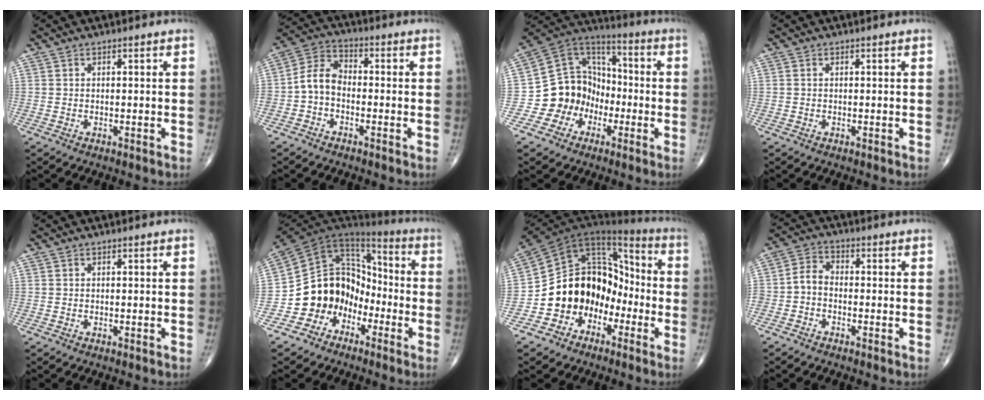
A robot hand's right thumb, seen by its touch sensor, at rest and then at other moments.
{"total": 6.6, "force": [-1.8, 4.7, 4.3], "torque": [-0.069, 0.032, -0.050]}
{"total": 13.0, "force": [-4.5, 11.6, 3.5], "torque": [-0.006, 0.082, -0.082]}
{"total": 0.0}
{"total": 0.0}
{"total": 14.7, "force": [-6.6, 12.0, 5.3], "torque": [-0.044, 0.095, -0.122]}
{"total": 16.7, "force": [-6.4, 13.3, 7.9], "torque": [-0.091, 0.099, -0.114]}
{"total": 4.2, "force": [-1.5, 3.0, 2.6], "torque": [-0.042, 0.022, -0.042]}